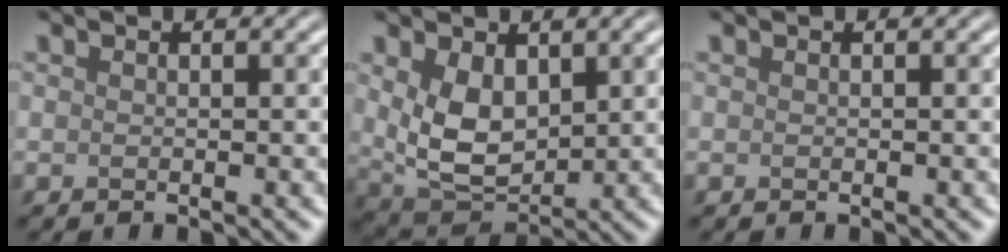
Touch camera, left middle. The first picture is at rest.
{"total": 5.5, "force": [1.2, 3.5, 4.0], "torque": [-0.091, -0.008, 0.033]}
{"total": 0.0}